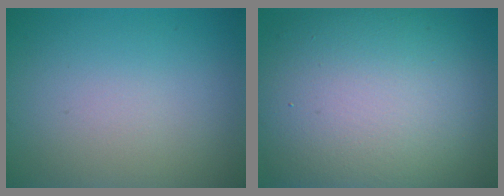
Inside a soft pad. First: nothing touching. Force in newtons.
{"total": 15.5, "press": 15.4, "slide": 1.2}